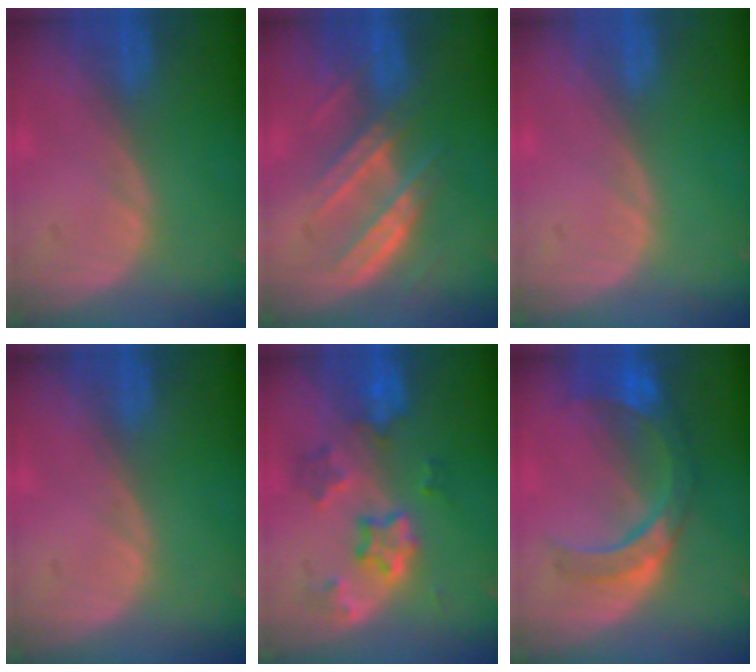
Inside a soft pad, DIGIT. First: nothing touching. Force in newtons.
{"total": 7.0, "press": 6.9, "slide": 1.4}
{"total": 0.0}
{"total": 0.0}
{"total": 7.0, "press": 6.4, "slide": 2.8}
{"total": 8.9, "press": 7.8, "slide": 4.2}